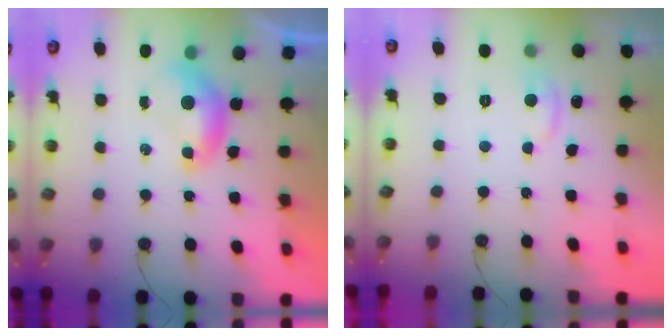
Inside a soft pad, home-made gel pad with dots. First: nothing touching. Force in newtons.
{"total": 1.2, "press": 0.8, "slide": 0.9}